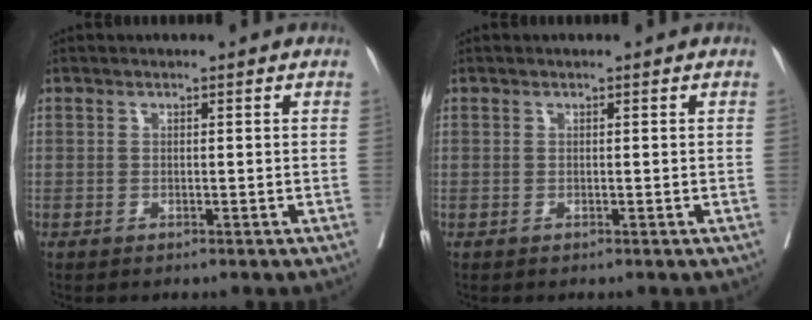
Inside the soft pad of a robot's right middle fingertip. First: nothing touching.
{"total": 0.0}